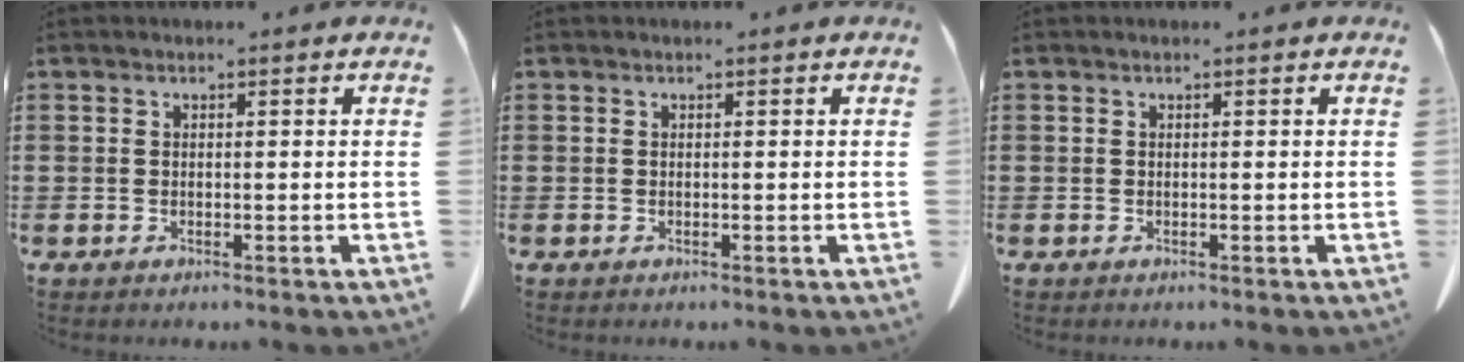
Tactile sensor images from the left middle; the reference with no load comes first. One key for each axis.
{"total": 0.0}
{"total": 0.0}